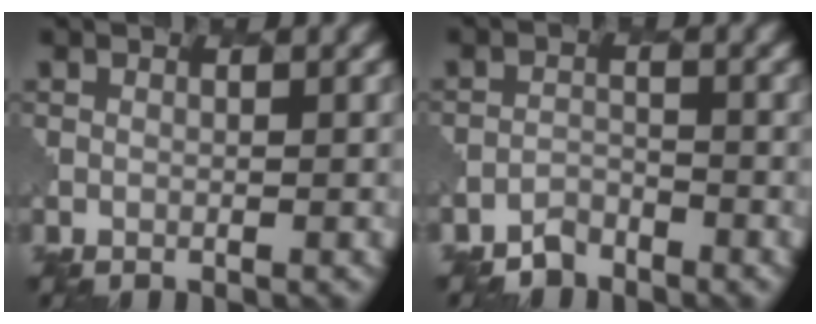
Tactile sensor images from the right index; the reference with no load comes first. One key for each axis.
{"total": 1.6, "fx": -1.5, "fy": 0.6, "fz": -0.2, "tx": 0.005, "ty": 0.003, "tz": -0.028}